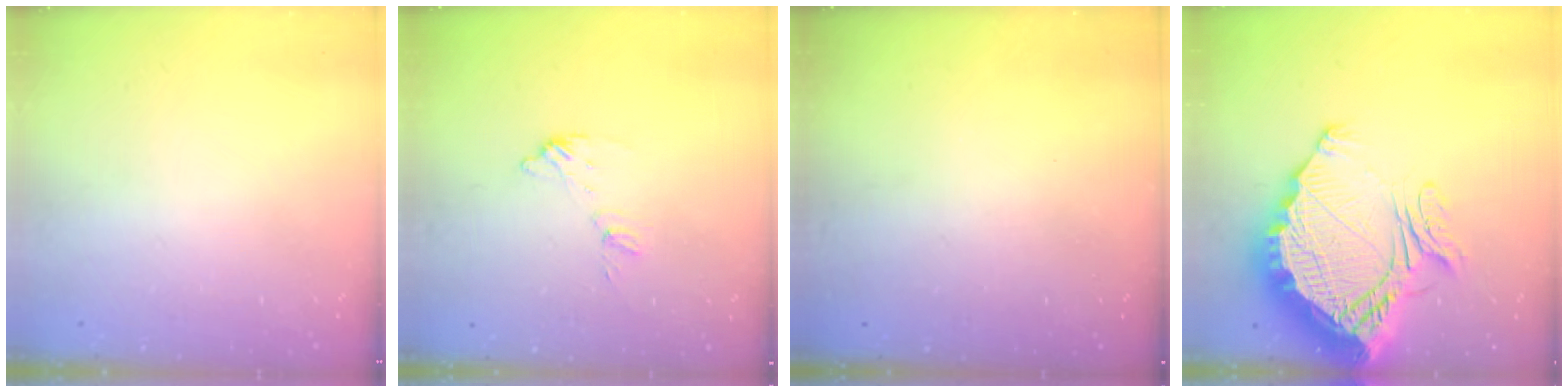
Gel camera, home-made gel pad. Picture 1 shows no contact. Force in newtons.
{"total": 6.7, "press": 6.7, "slide": 0.2}
{"total": 3.3, "press": 3.3, "slide": 0.1}
{"total": 22.0, "press": 21.9, "slide": 1.7}